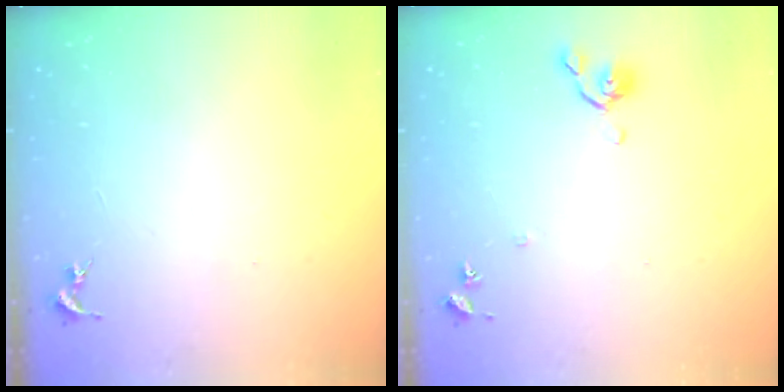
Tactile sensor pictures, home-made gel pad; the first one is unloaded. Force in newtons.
{"total": 6.7, "press": 6.6, "slide": 1.0}